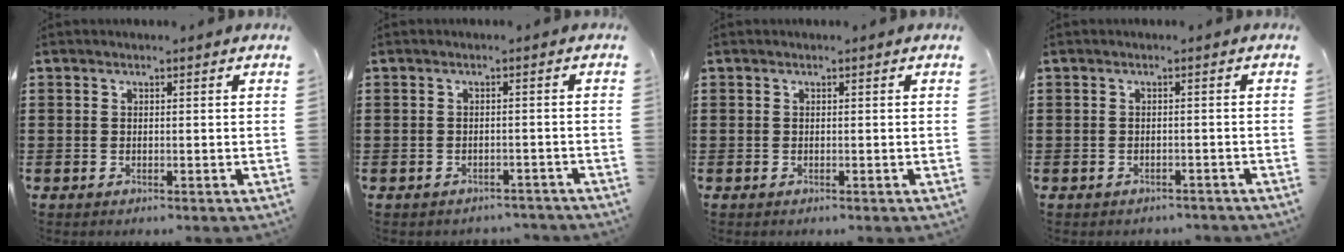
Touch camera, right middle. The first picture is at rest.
{"total": 1.3, "force": [-1.3, 0.3, 0.0], "torque": [-0.007, -0.001, -0.028]}
{"total": 0.0}
{"total": 0.9, "force": [-0.8, 0.2, 0.0], "torque": [-0.004, -0.001, -0.018]}